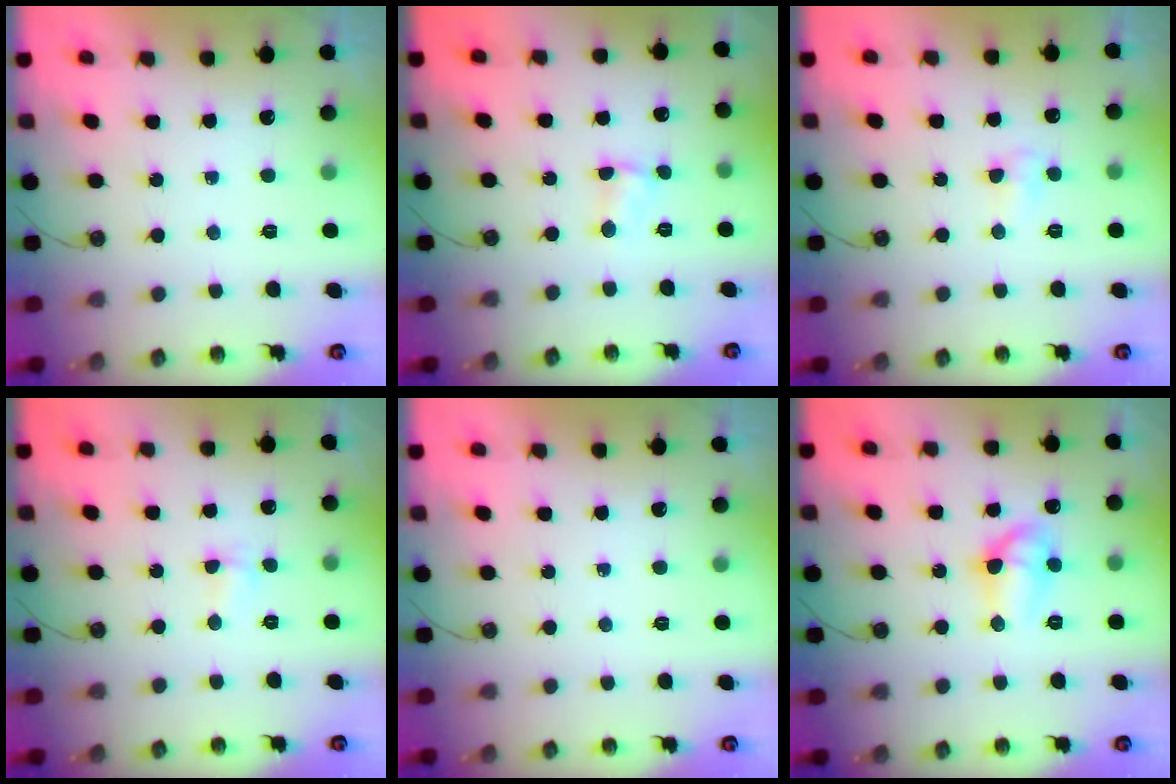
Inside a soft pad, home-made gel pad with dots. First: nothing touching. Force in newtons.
{"total": 2.8, "press": 2.8, "slide": 0.4}
{"total": 4.3, "press": 4.2, "slide": 0.9}
{"total": 2.5, "press": 2.1, "slide": 1.4}
{"total": 0.0}
{"total": 9.8, "press": 9.8, "slide": 0.7}